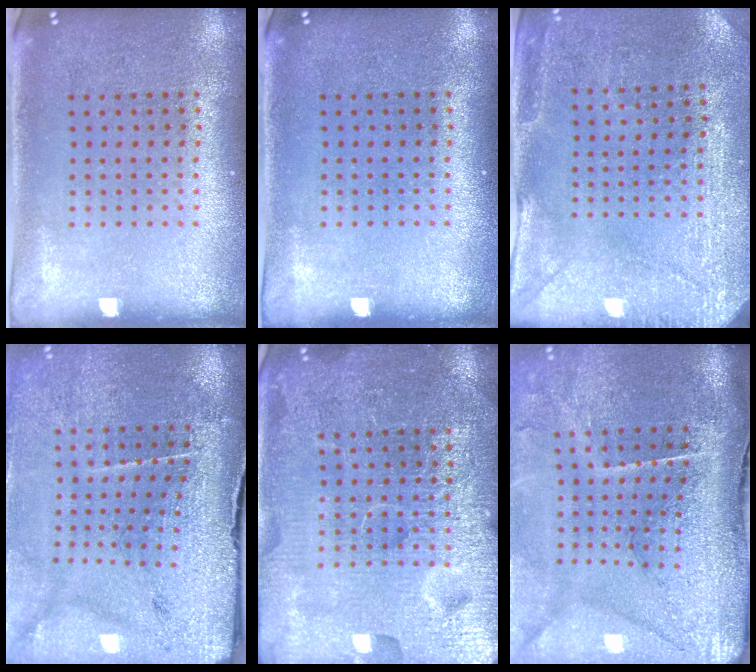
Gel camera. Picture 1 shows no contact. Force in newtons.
{"total": 0.0}
{"total": 2.8, "press": 2.7, "slide": 0.9}
{"total": 3.5, "press": 3.3, "slide": 0.9}
{"total": 6.9, "press": 6.9, "slide": 0.9}
{"total": 4.8, "press": 3.8, "slide": 3.0}